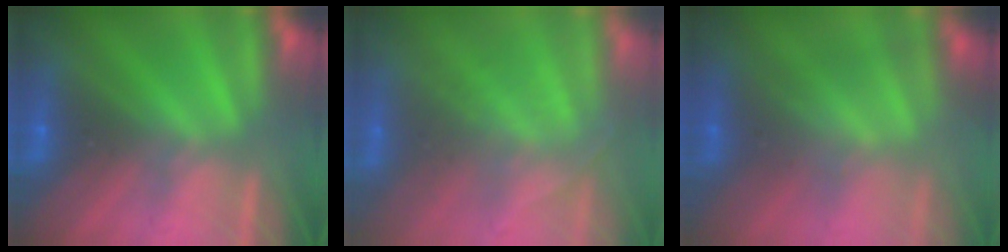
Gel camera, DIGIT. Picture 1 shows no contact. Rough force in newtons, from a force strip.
{"total": 1.7}
{"total": 3.5}